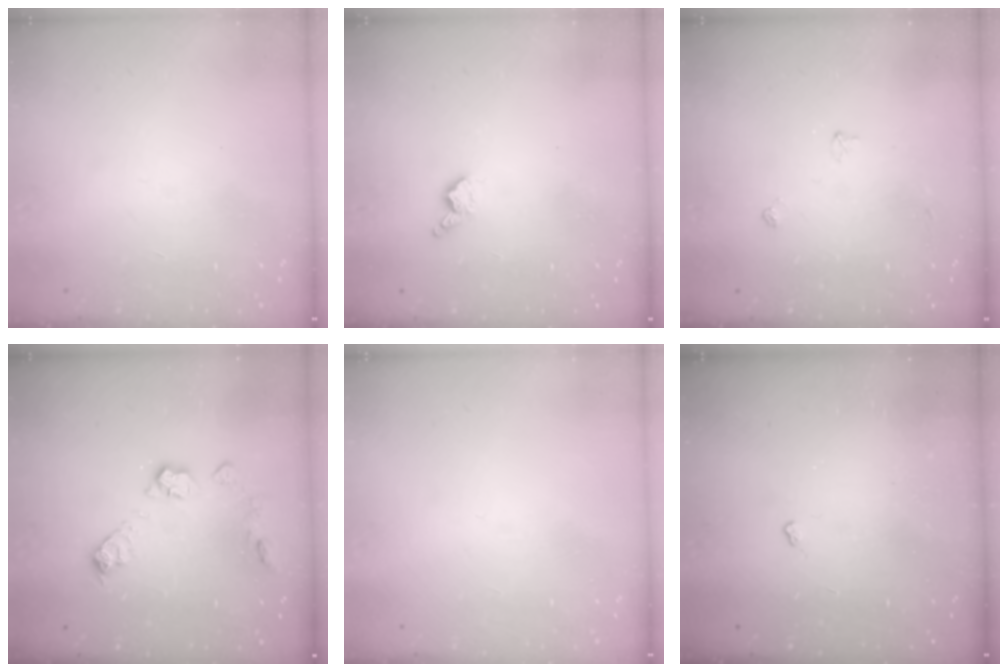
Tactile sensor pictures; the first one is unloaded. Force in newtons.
{"total": 5.7, "press": 5.7, "slide": 0.7}
{"total": 3.5, "press": 3.4, "slide": 0.6}
{"total": 10.9, "press": 10.9, "slide": 0.5}
{"total": 0.0}
{"total": 2.5, "press": 2.4, "slide": 0.5}